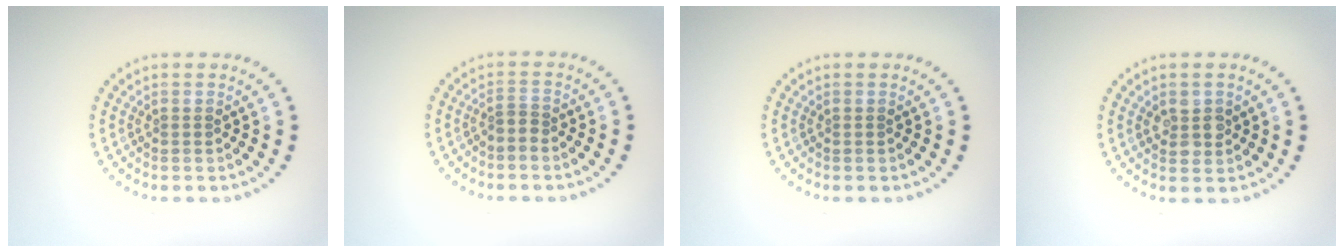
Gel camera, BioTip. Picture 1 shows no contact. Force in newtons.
{"total": 1.2, "press": 0.7, "slide": 1.0}
{"total": 0.0}
{"total": 2.2, "press": 2.1, "slide": 0.6}